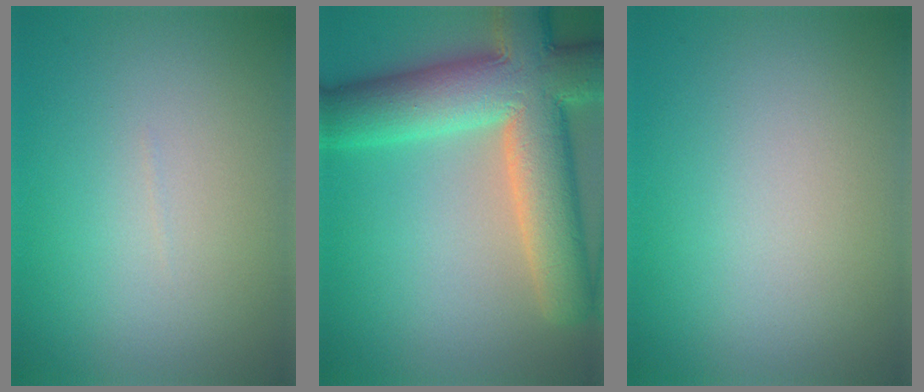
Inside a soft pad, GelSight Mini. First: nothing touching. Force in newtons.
{"total": 12.2, "press": 12.1, "slide": 1.1}
{"total": 0.0}